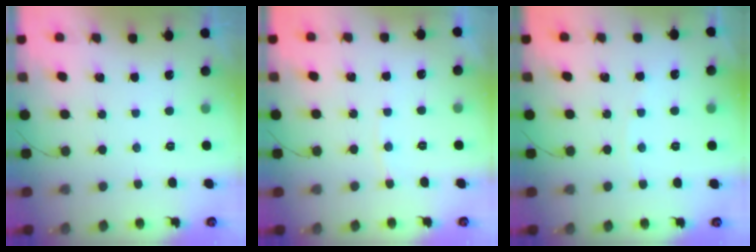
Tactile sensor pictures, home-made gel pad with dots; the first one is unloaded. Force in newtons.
{"total": 3.2, "press": 3.2, "slide": 0.3}
{"total": 1.5, "press": 1.4, "slide": 0.3}